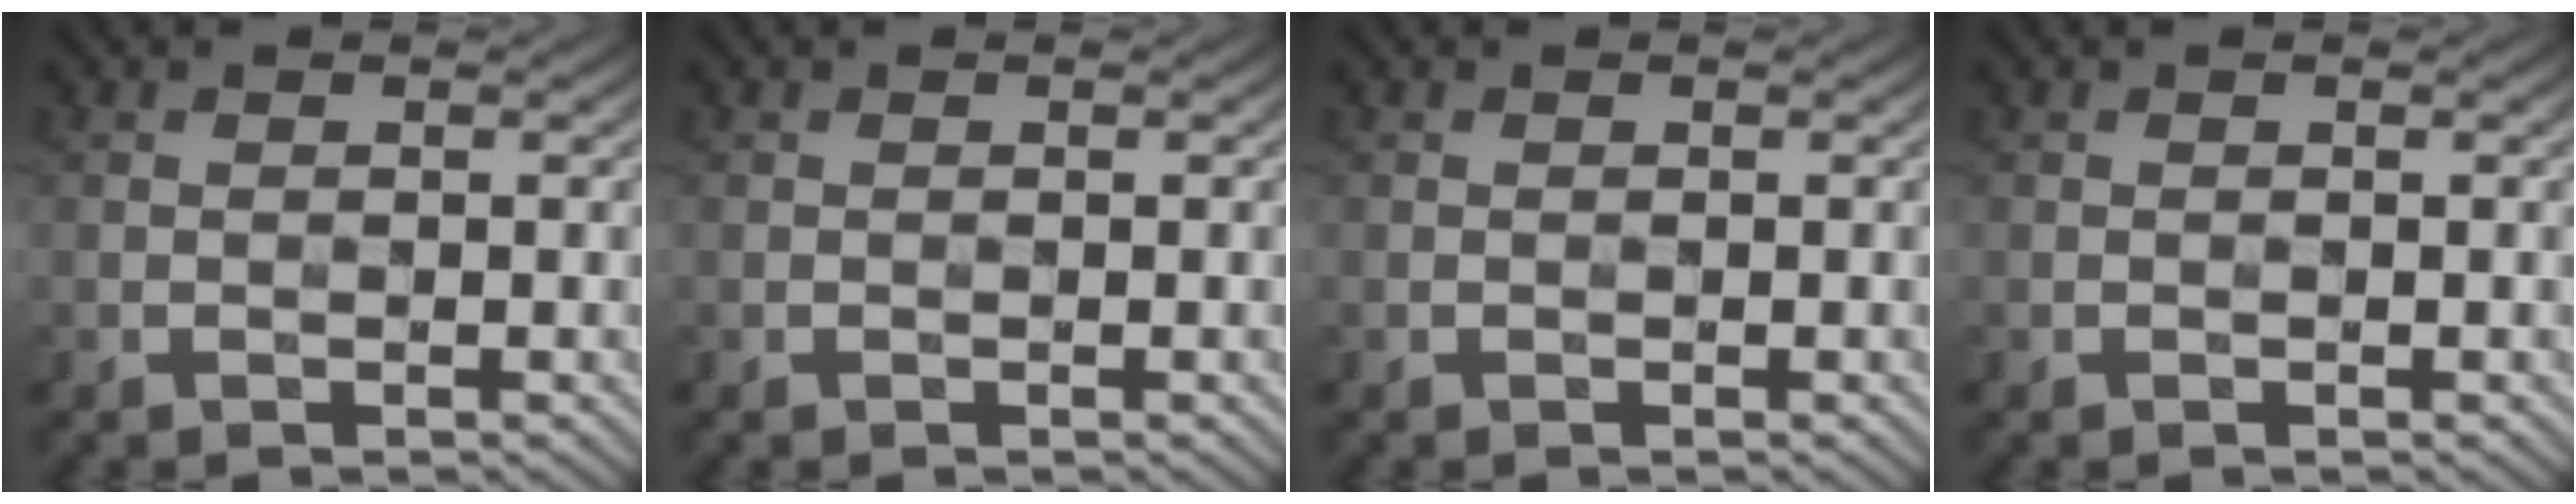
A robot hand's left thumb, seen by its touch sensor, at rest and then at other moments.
{"total": 0.0}
{"total": 0.0}
{"total": 0.0}